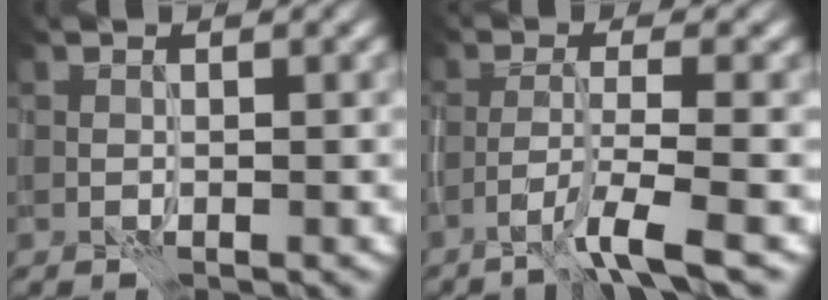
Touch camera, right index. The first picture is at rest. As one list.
[{"total": 3.8, "force": [-2.4, 0.2, 3.0], "torque": [-0.050, 0.007, -0.051]}]